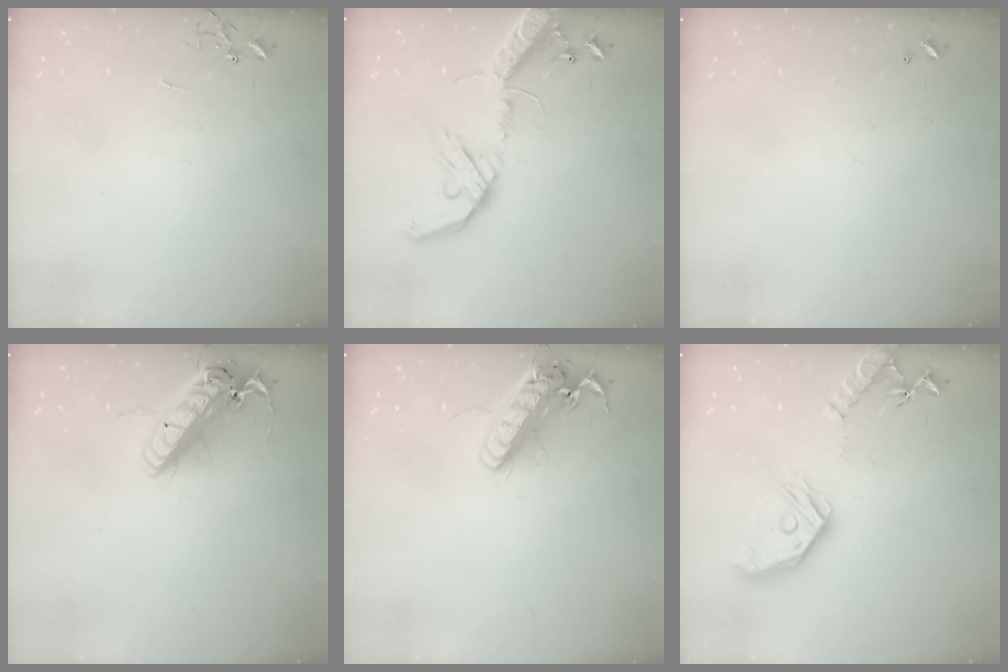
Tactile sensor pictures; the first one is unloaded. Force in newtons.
{"total": 17.9, "press": 17.6, "slide": 3.7}
{"total": 0.0}
{"total": 18.3, "press": 18.0, "slide": 3.3}
{"total": 16.4, "press": 16.1, "slide": 3.2}
{"total": 17.1, "press": 16.9, "slide": 2.2}